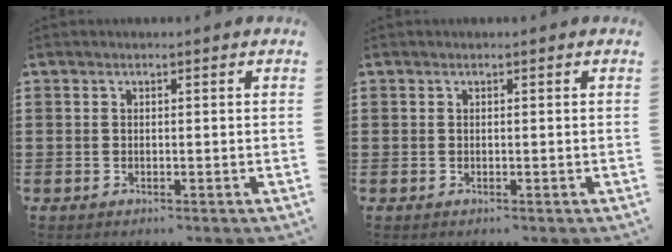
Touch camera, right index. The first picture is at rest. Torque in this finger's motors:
{"motor_torque": [0.00, 0.00, 0.00, -0.01]}